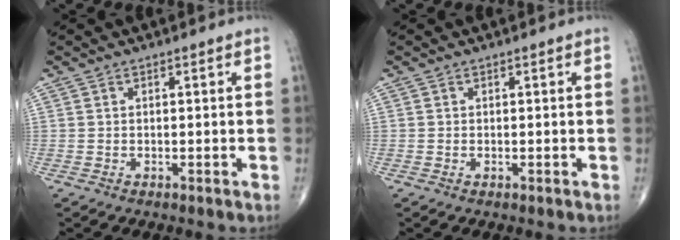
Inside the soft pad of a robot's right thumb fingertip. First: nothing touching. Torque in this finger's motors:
{"motor_torque": [0.60, 0.55, -0.12, -0.16, 0.03]}